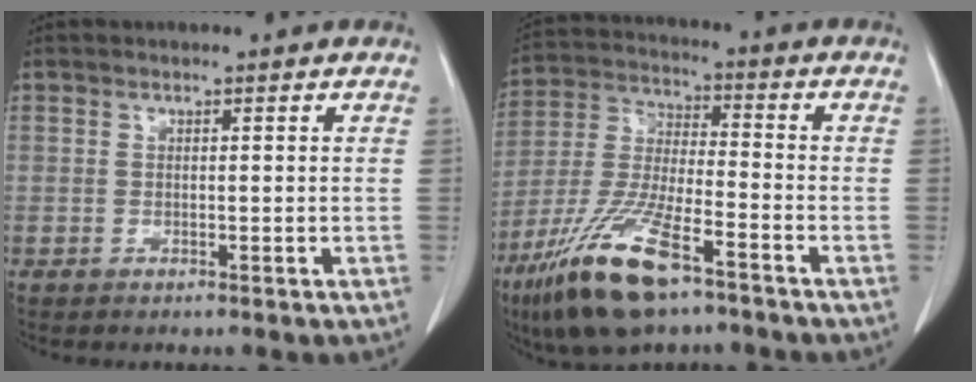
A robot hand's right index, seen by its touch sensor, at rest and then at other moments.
{"total": 15.6, "force": [-9.6, 3.5, 11.8], "torque": [-0.258, -0.032, -0.178]}